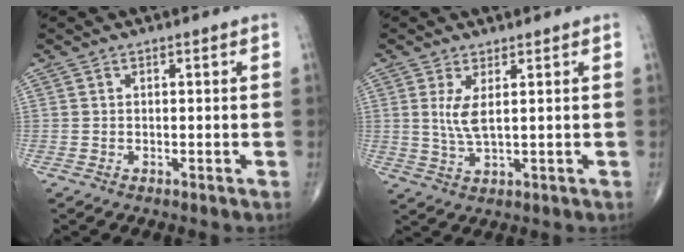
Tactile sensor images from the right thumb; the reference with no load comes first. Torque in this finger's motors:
{"motor_torque": [-0.08, 0.07, 0.49, 0.09, 0.01]}